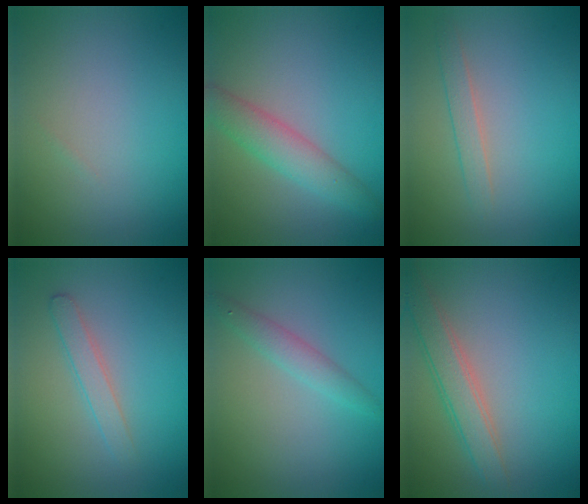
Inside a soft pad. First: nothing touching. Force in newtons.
{"total": 3.7, "press": 3.7, "slide": 0.1}
{"total": 1.5, "press": 1.5, "slide": 0.0}
{"total": 1.7, "press": 1.7, "slide": 0.1}
{"total": 1.9, "press": 1.9, "slide": 0.1}
{"total": 3.4, "press": 3.4, "slide": 0.3}